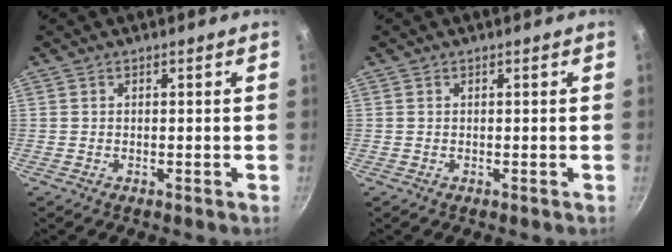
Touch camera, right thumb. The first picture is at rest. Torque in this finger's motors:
{"motor_torque": [-0.41, 0.33, 0.01, 0.21, -0.03]}